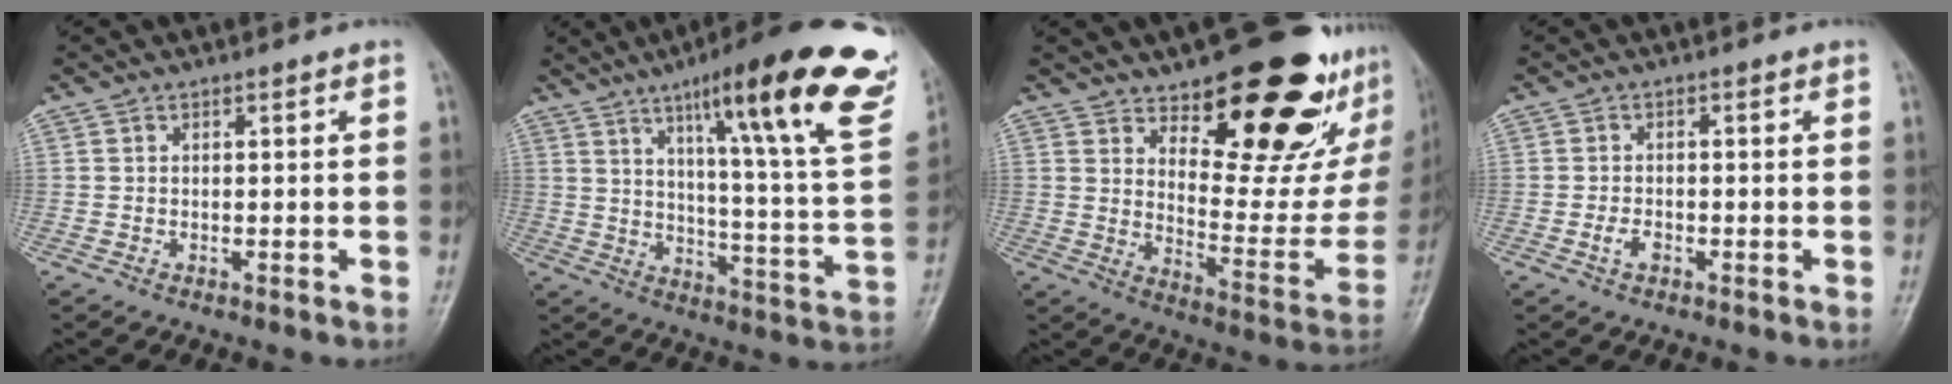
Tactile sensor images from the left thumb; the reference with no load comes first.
{"total": 28.0, "force": [16.1, 4.1, 22.6], "torque": [-0.296, -0.056, 0.226]}
{"total": 26.3, "force": [16.0, 10.2, 18.2], "torque": [-0.204, -0.100, 0.236]}
{"total": 2.3, "force": [-1.0, 1.4, 1.5], "torque": [-0.029, 0.006, -0.020]}